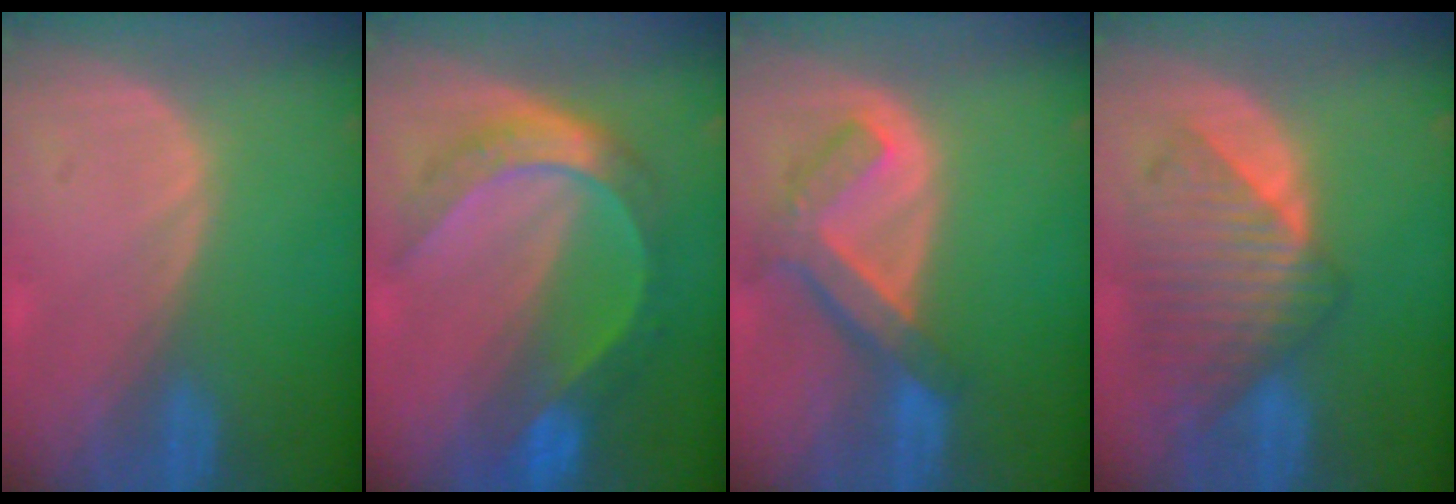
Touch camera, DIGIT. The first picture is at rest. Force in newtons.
{"total": 8.2, "press": 8.1, "slide": 0.8}
{"total": 7.5, "press": 6.5, "slide": 3.7}
{"total": 9.1, "press": 8.2, "slide": 4.0}